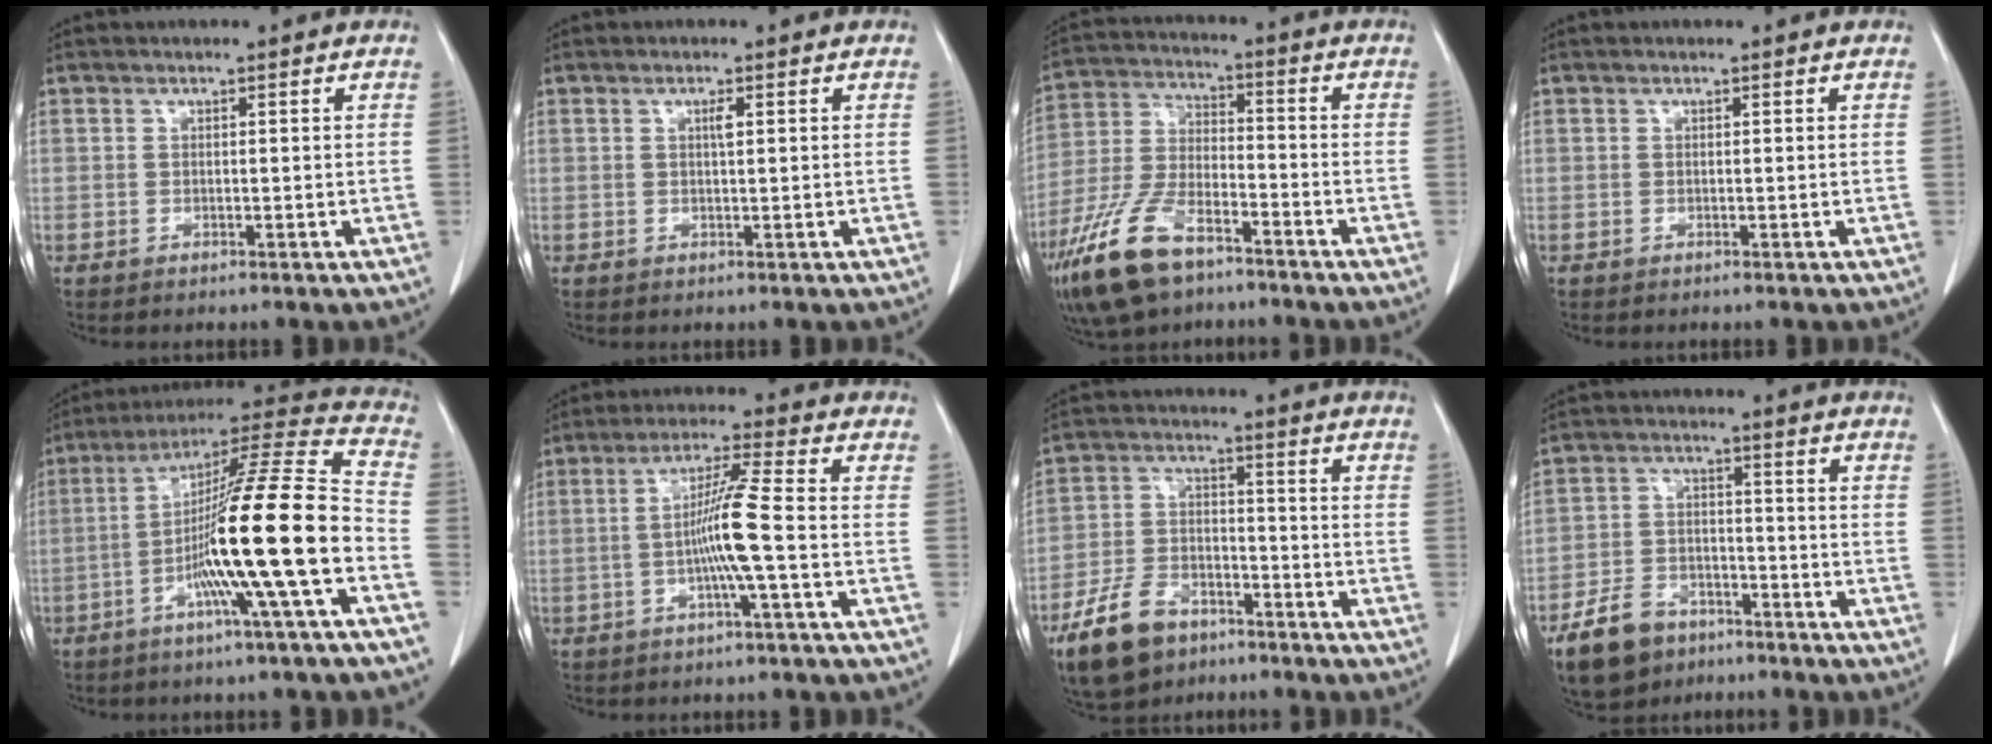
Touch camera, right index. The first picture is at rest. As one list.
[{"total": 1.1, "force": [0.4, 0.1, 1.1], "torque": [-0.022, 0.001, 0.006]}, {"total": 13.4, "force": [-8.6, 5.4, 8.7], "torque": [-0.194, -0.012, -0.166]}, {"total": 0.0}, {"total": 18.9, "force": [-5.5, -1.1, 18.0], "torque": [-0.295, 0.007, -0.104]}, {"total": 9.0, "force": [-1.4, -0.9, 8.9], "torque": [-0.169, 0.005, -0.031]}, {"total": 11.1, "force": [-7.4, 6.1, 5.5], "torque": [-0.124, -0.003, -0.133]}, {"total": 7.7, "force": [-5.3, 5.0, 2.5], "torque": [-0.060, 0.003, -0.087]}]